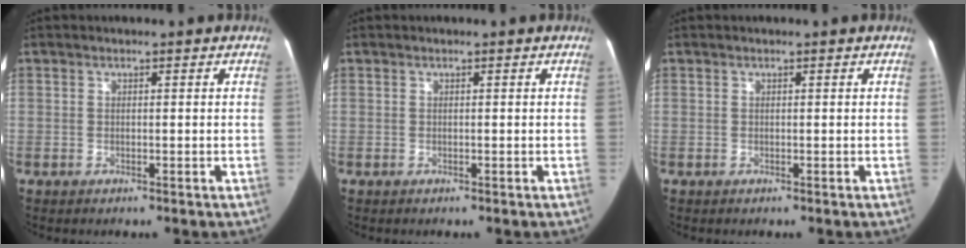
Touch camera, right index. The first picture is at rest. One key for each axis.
{"total": 0.0}
{"total": 0.0}